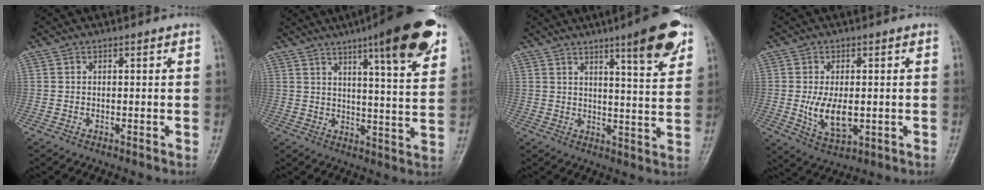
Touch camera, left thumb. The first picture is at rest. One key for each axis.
{"total": 17.8, "fx": 10.2, "fy": 3.2, "fz": 14.1, "tx": -0.174, "ty": -0.040, "tz": 0.141}
{"total": 11.6, "fx": 6.9, "fy": 1.9, "fz": 9.1, "tx": -0.108, "ty": -0.033, "tz": 0.091}
{"total": 8.1, "fx": -0.9, "fy": 4.4, "fz": 6.8, "tx": -0.117, "ty": -0.008, "tz": -0.007}